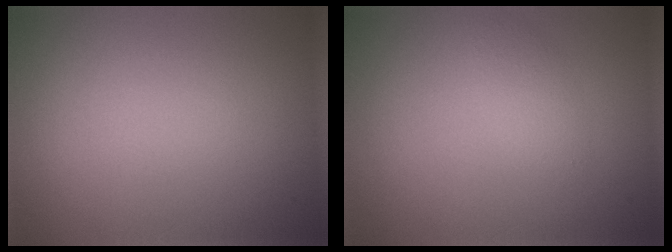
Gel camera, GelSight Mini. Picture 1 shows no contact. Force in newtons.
{"total": 1.3, "press": 1.3, "slide": 0.0}